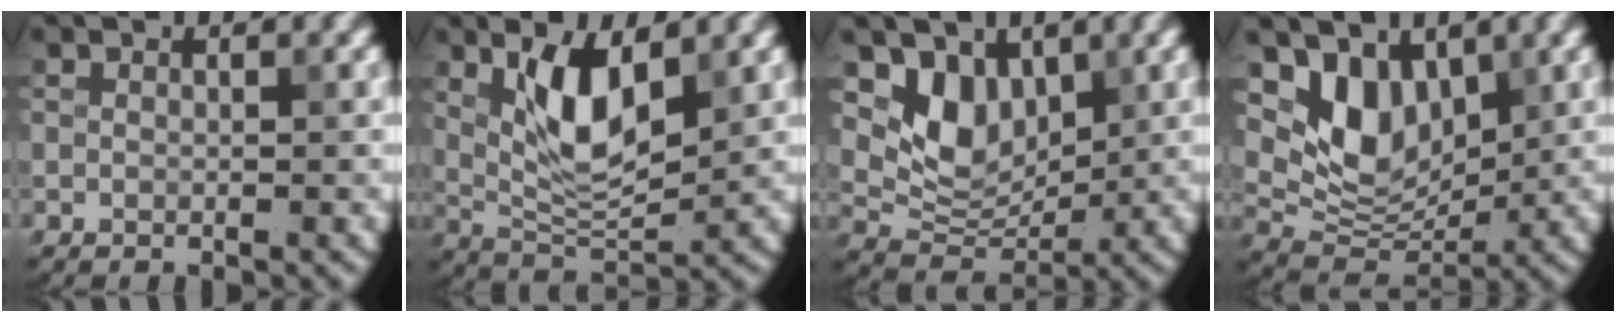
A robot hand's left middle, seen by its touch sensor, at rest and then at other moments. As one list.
[{"total": 5.9, "force": [2.0, 2.4, 5.0], "torque": [-0.100, -0.005, 0.040]}, {"total": 4.9, "force": [2.1, 3.4, 2.7], "torque": [-0.053, -0.015, 0.037]}, {"total": 5.7, "force": [2.5, 3.9, 3.4], "torque": [-0.069, -0.017, 0.043]}]